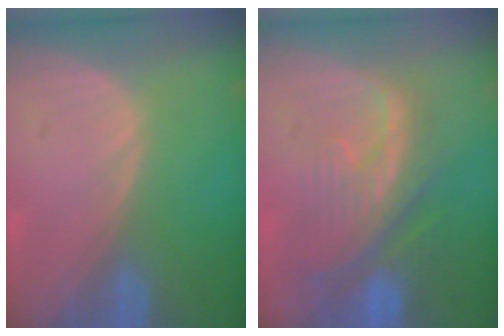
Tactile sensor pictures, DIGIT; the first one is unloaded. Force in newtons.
{"total": 10.2, "press": 9.0, "slide": 5.0}